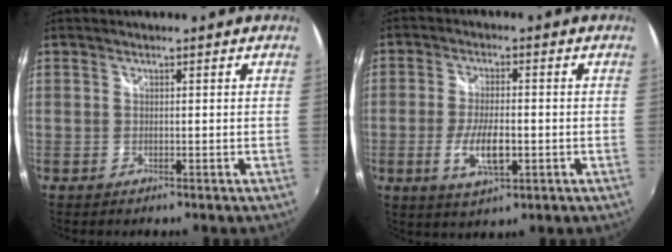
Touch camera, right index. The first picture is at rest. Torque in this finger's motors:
{"motor_torque": [1.14, -0.53, 0.74, 0.11]}